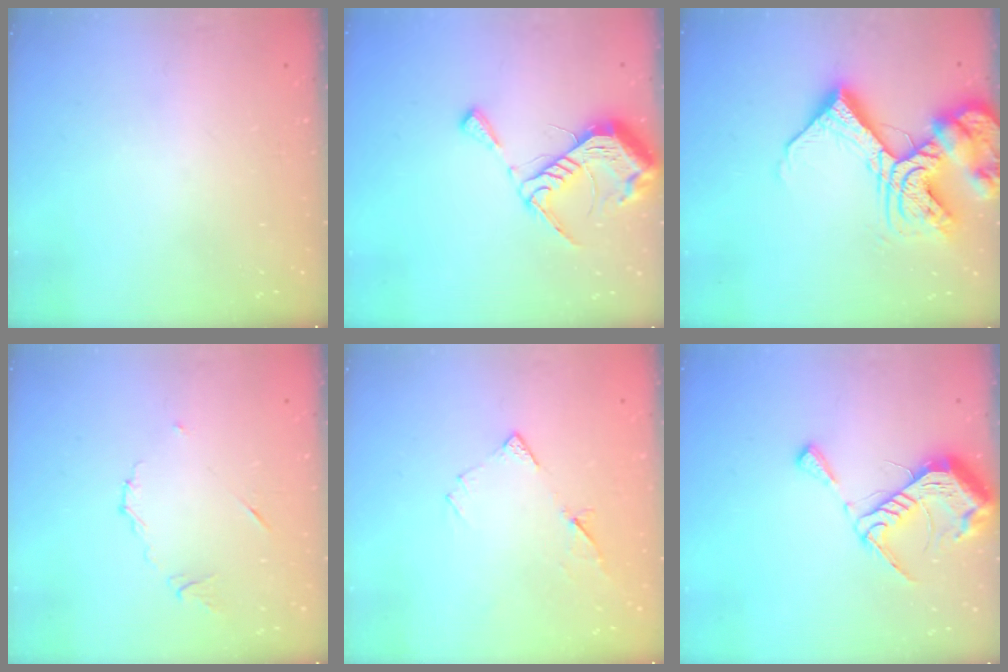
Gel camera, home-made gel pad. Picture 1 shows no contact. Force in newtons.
{"total": 12.0, "press": 12.0, "slide": 1.3}
{"total": 19.4, "press": 19.2, "slide": 2.3}
{"total": 6.1, "press": 6.1, "slide": 0.6}
{"total": 7.2, "press": 7.2, "slide": 0.5}
{"total": 12.0, "press": 12.0, "slide": 1.3}